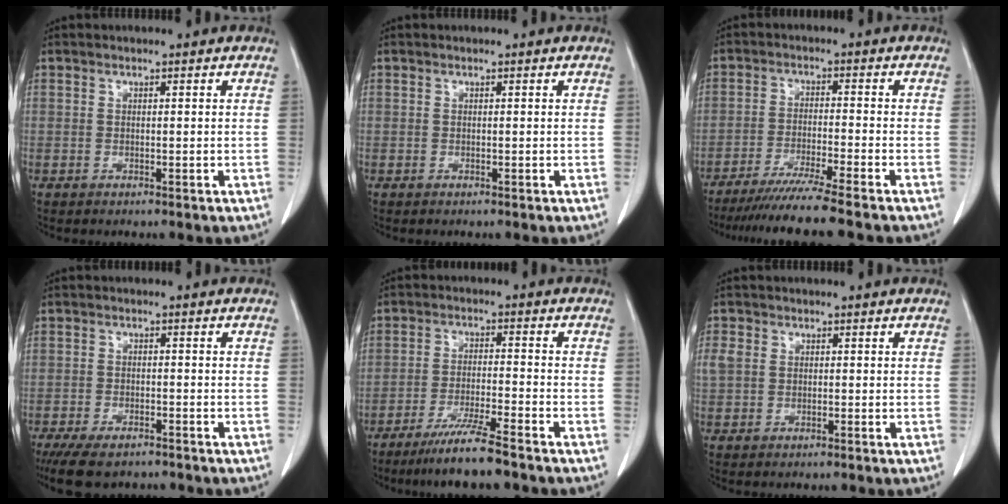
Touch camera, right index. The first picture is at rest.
{"total": 0.0}
{"total": 9.3, "force": [-7.8, -1.9, 4.7], "torque": [-0.063, -0.033, -0.127]}
{"total": 7.7, "force": [-6.2, 2.7, 3.7], "torque": [-0.057, -0.010, -0.096]}
{"total": 7.8, "force": [-6.1, -0.6, 4.8], "torque": [-0.086, -0.025, -0.111]}
{"total": 2.3, "force": [0.5, 1.9, 1.2], "torque": [-0.039, 0.013, 0.012]}